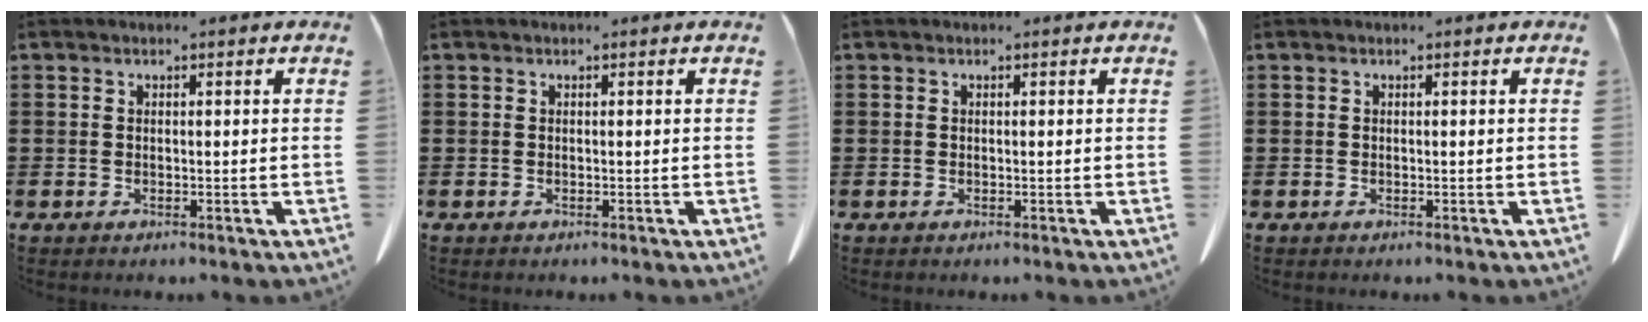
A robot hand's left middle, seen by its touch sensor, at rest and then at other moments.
{"total": 0.0}
{"total": 0.0}
{"total": 0.0}